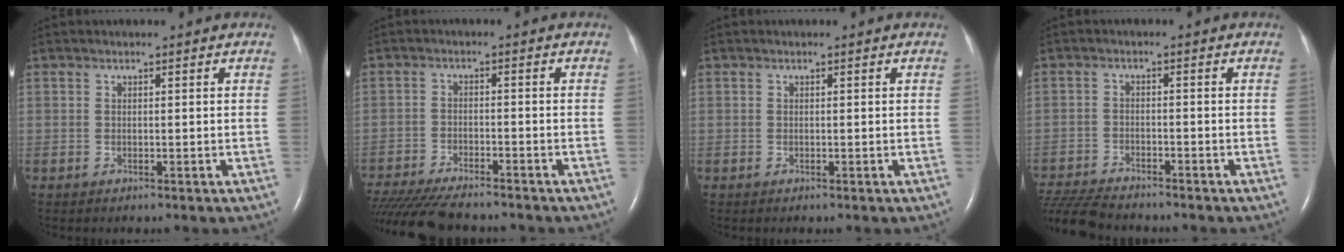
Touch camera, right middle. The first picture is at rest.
{"total": 14.2, "force": [-12.6, 2.1, 6.4], "torque": [-0.122, -0.030, -0.197]}
{"total": 0.0}
{"total": 9.7, "force": [-9.1, 1.2, 3.3], "torque": [-0.066, -0.013, -0.156]}